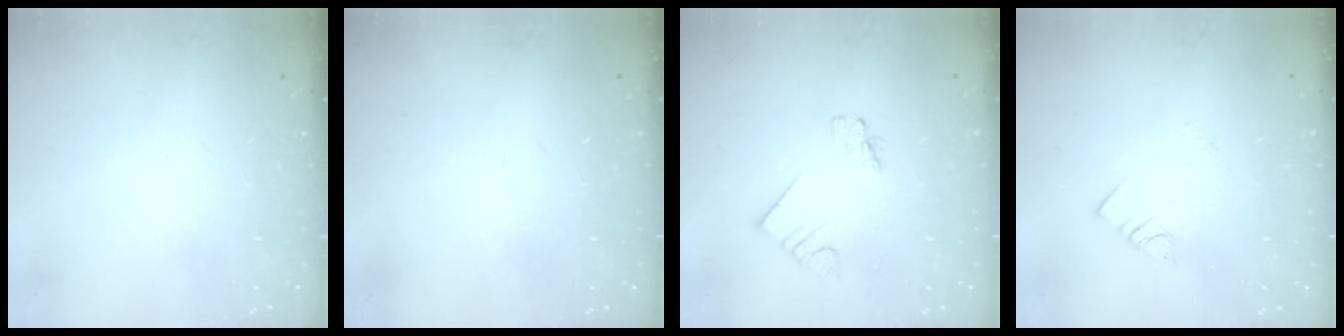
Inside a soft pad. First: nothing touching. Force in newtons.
{"total": 0.7, "press": 0.6, "slide": 0.1}
{"total": 1.9, "press": 1.9, "slide": 0.1}
{"total": 2.8, "press": 2.8, "slide": 0.3}